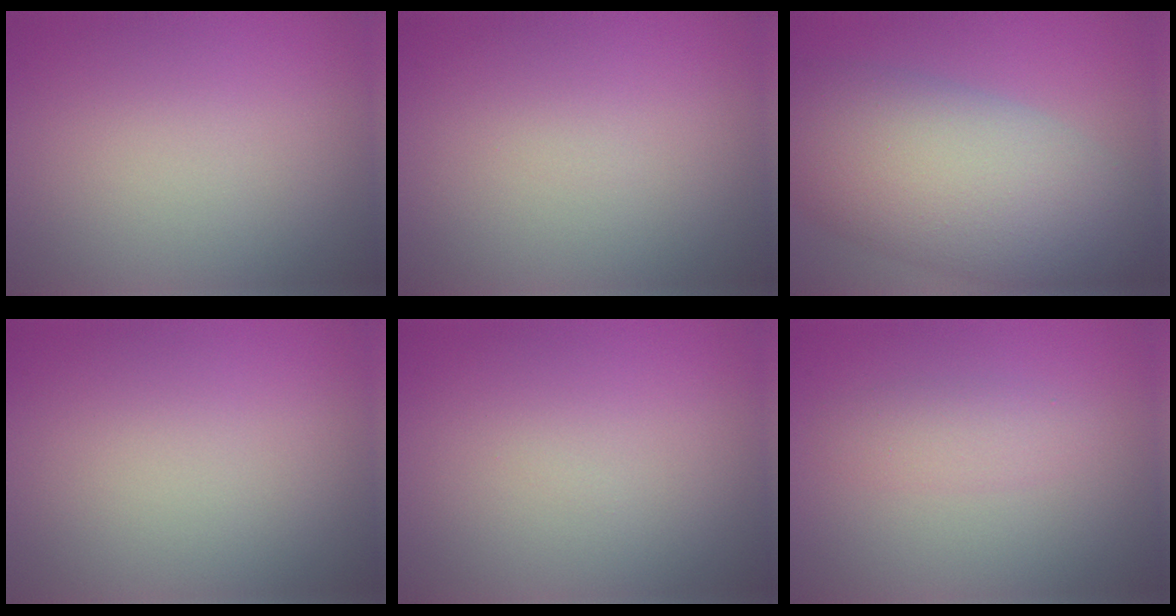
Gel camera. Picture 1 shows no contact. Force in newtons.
{"total": 0.0}
{"total": 11.6, "press": 11.6, "slide": 0.5}
{"total": 0.0}
{"total": 0.0}
{"total": 1.9, "press": 1.9, "slide": 0.0}